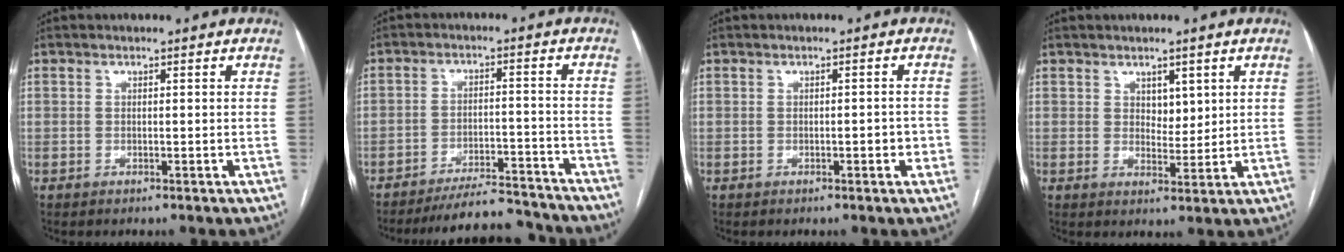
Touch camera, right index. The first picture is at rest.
{"total": 12.7, "force": [-12.3, 2.2, 2.7], "torque": [-0.026, 0.016, -0.172]}
{"total": 1.8, "force": [-0.6, 0.6, 1.6], "torque": [-0.020, 0.005, -0.006]}
{"total": 3.2, "force": [1.4, 1.9, 2.1], "torque": [-0.029, 0.000, 0.028]}